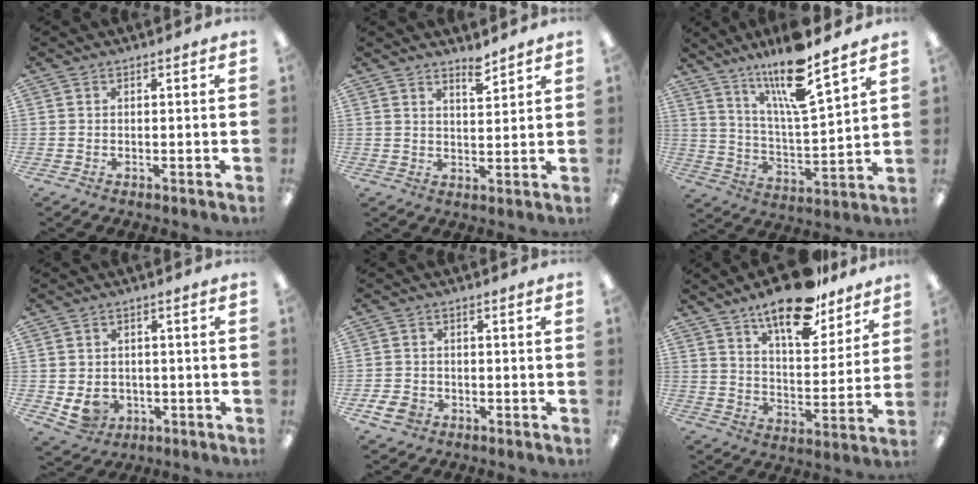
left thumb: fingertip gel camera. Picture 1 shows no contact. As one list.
[{"total": 4.4, "force": [3.9, 0.9, 2.0], "torque": [-0.016, -0.031, 0.063]}, {"total": 16.1, "force": [12.4, 2.2, 10.0], "torque": [-0.187, -0.072, 0.203]}, {"total": 4.7, "force": [-0.9, 4.2, 2.1], "torque": [-0.042, 0.004, -0.014]}, {"total": 3.9, "force": [-2.1, 2.8, 1.7], "torque": [-0.039, 0.007, -0.040]}, {"total": 17.0, "force": [13.1, 6.1, 9.0], "torque": [-0.134, -0.080, 0.221]}]